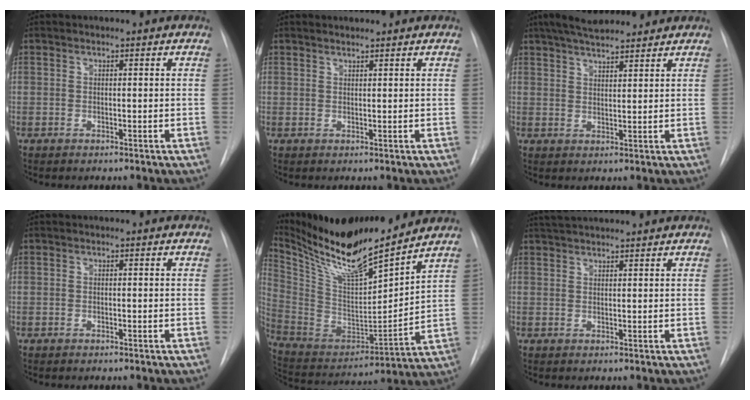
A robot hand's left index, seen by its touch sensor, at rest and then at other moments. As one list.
[{"total": 1.4, "force": [1.3, 0.1, 0.3], "torque": [-0.009, 0.007, 0.026]}, {"total": 9.7, "force": [8.3, 2.1, 4.7], "torque": [-0.076, 0.021, 0.128]}, {"total": 0.0}, {"total": 21.4, "force": [18.7, 1.3, 10.3], "torque": [-0.204, -0.027, 0.333]}, {"total": 6.4, "force": [6.0, 0.0, 2.2], "torque": [-0.039, 0.034, 0.093]}]